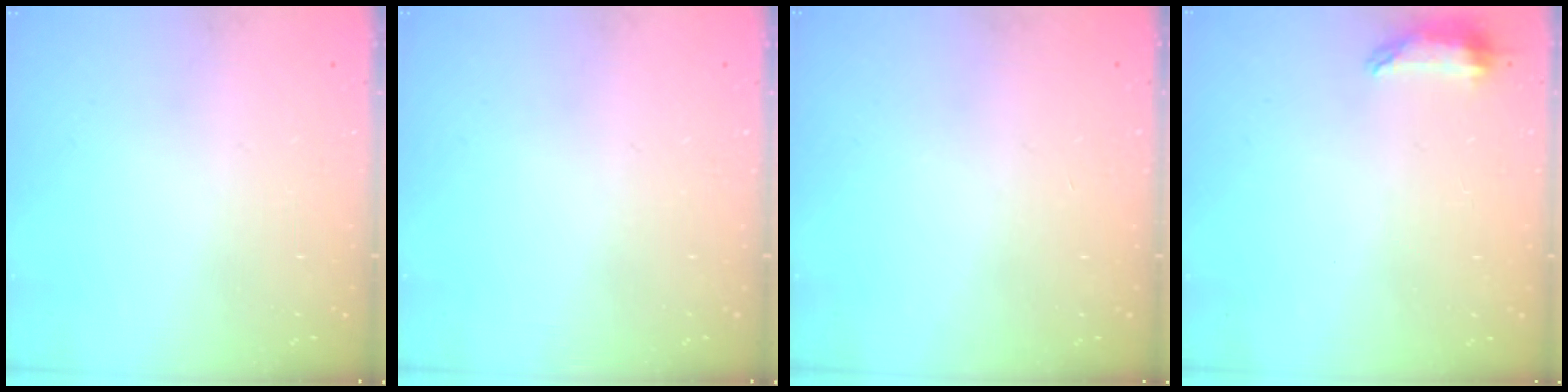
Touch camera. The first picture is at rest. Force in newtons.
{"total": 0.0}
{"total": 0.0}
{"total": 6.6, "press": 6.6, "slide": 0.9}